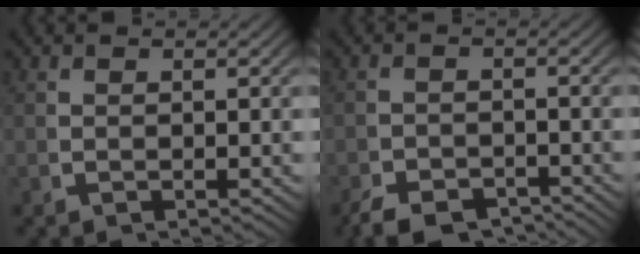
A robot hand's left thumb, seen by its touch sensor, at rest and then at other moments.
{"total": 4.0, "force": [-3.6, 1.4, 1.1], "torque": [-0.009, -0.018, -0.058]}